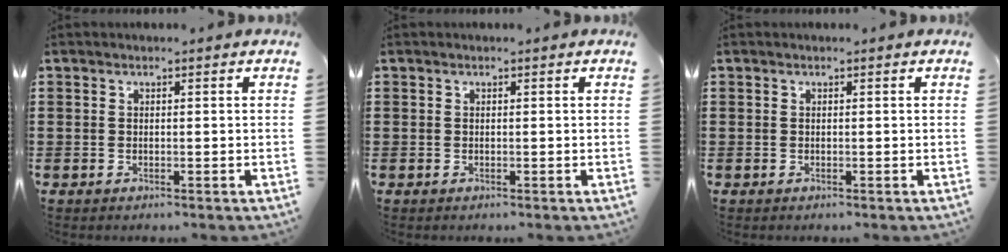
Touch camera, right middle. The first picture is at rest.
{"total": 0.0}
{"total": 0.0}